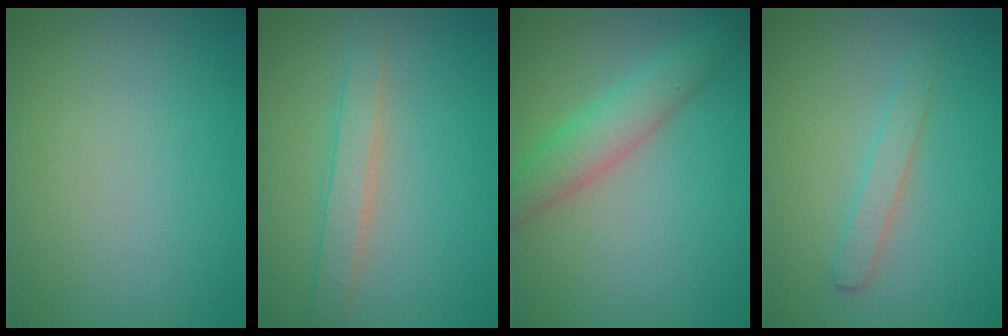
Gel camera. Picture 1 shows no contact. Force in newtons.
{"total": 2.4, "press": 2.4, "slide": 0.1}
{"total": 3.7, "press": 3.7, "slide": 0.1}
{"total": 1.6, "press": 1.6, "slide": 0.0}